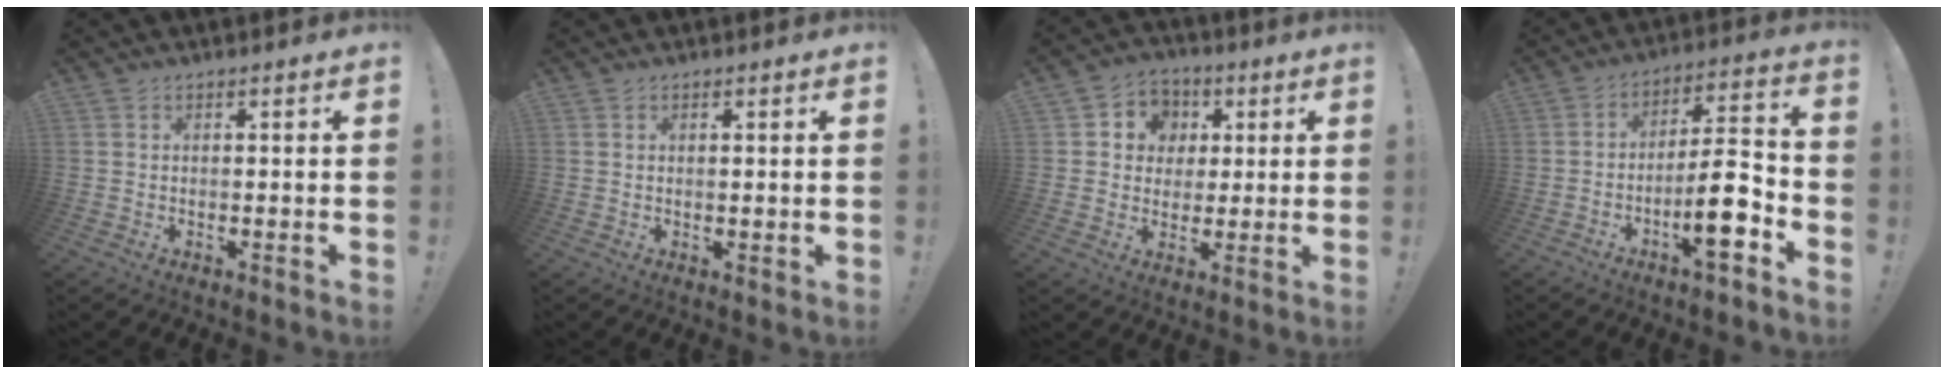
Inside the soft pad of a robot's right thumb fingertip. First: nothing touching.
{"total": 0.8, "force": [0.5, 0.2, 0.6], "torque": [-0.007, -0.001, 0.007]}
{"total": 7.7, "force": [0.5, 7.4, 2.0], "torque": [-0.023, 0.001, 0.017]}
{"total": 13.6, "force": [-5.7, 3.4, 11.9], "torque": [-0.180, 0.029, -0.097]}